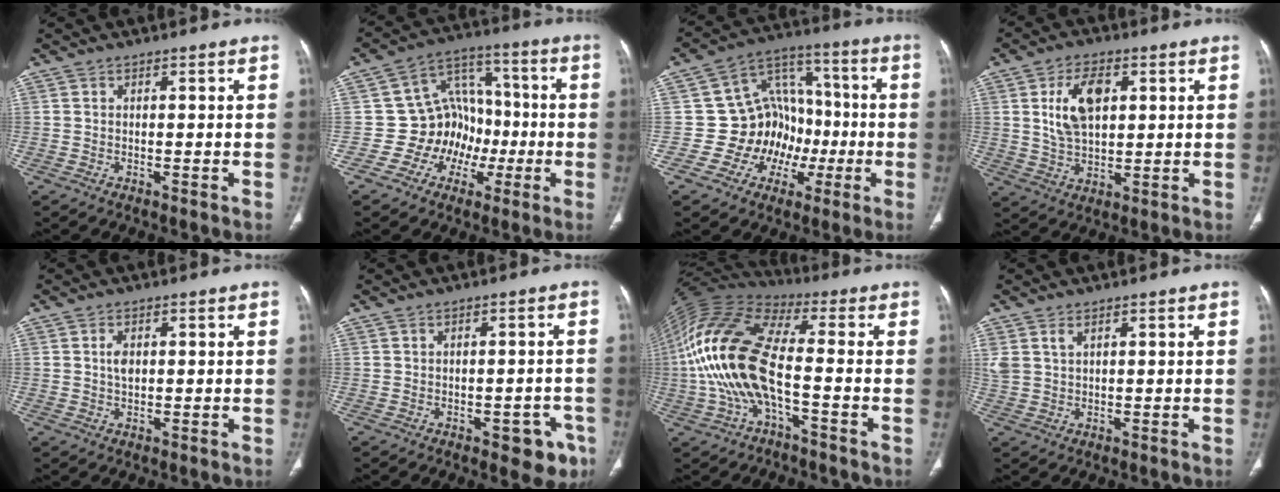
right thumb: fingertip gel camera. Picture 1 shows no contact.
{"total": 11.7, "force": [-2.8, 10.5, 4.4], "torque": [-0.008, 0.045, -0.047]}
{"total": 13.9, "force": [-2.9, 12.2, 5.8], "torque": [-0.024, 0.046, -0.045]}
{"total": 10.3, "force": [2.7, 6.1, 7.8], "torque": [-0.130, -0.004, 0.056]}
{"total": 2.4, "force": [0.4, 1.5, 1.8], "torque": [-0.031, 0.000, 0.007]}
{"total": 6.4, "force": [-3.3, 3.4, 4.3], "torque": [-0.025, 0.016, -0.035]}
{"total": 17.9, "force": [-3.1, 6.9, 16.2], "torque": [-0.353, 0.038, -0.064]}
{"total": 3.1, "force": [1.6, 1.8, 2.0], "torque": [-0.050, 0.005, 0.043]}